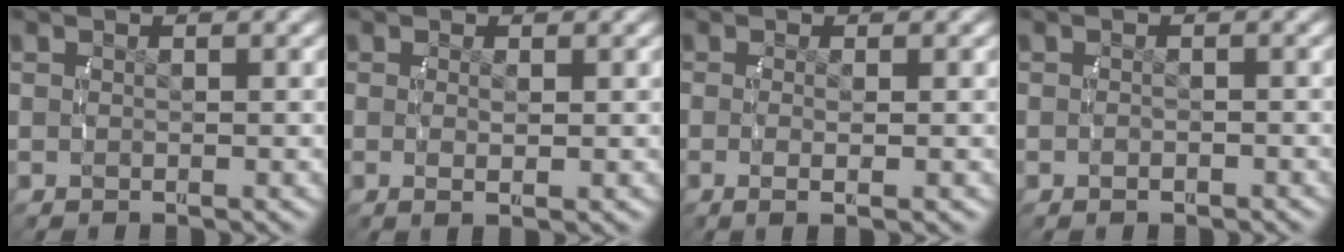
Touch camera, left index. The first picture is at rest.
{"total": 1.3, "force": [-0.3, 0.1, 1.3], "torque": [-0.035, -0.012, 0.002]}
{"total": 2.1, "force": [-0.9, 0.3, 1.9], "torque": [-0.051, -0.012, -0.009]}
{"total": 0.9, "force": [-0.8, 0.2, 0.4], "torque": [-0.012, -0.001, -0.011]}